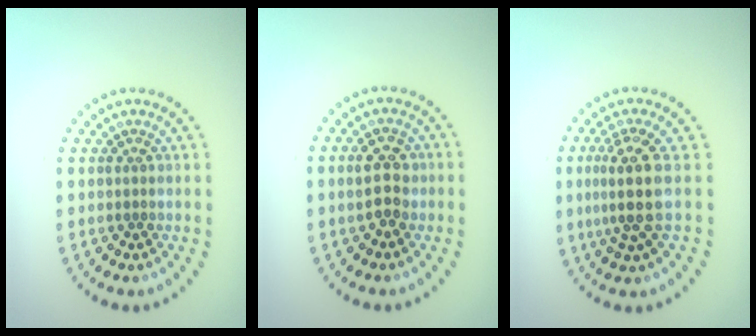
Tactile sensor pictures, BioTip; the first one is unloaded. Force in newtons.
{"total": 2.8, "press": 2.8, "slide": 0.1}
{"total": 3.8, "press": 2.9, "slide": 2.5}